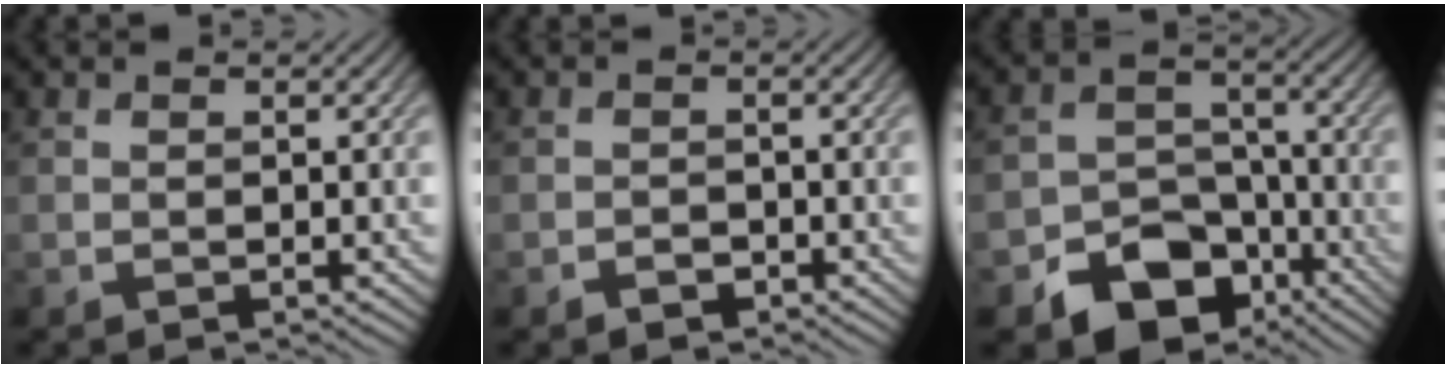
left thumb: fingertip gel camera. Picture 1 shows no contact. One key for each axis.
{"total": 1.3, "fx": -0.9, "fy": 0.9, "fz": 0.4, "tx": -0.004, "ty": 0.002, "tz": -0.018}
{"total": 11.0, "fx": -6.4, "fy": 7.6, "fz": 4.7, "tx": -0.079, "ty": -0.016, "tz": -0.110}